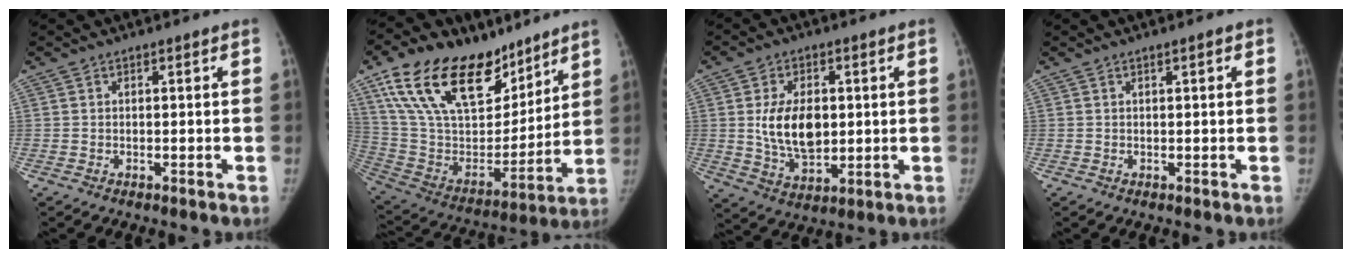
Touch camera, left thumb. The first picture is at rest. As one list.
[{"total": 28.9, "force": [18.5, 14.8, 16.5], "torque": [-0.260, -0.041, 0.328]}, {"total": 11.4, "force": [1.2, 7.2, 8.8], "torque": [-0.133, -0.016, 0.032]}, {"total": 1.0, "force": [0.5, 0.2, 0.9], "torque": [-0.012, 0.002, 0.007]}]